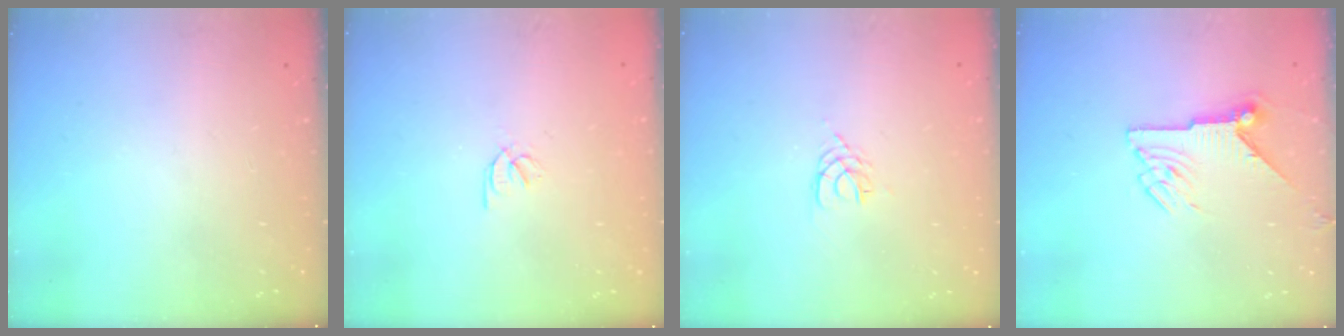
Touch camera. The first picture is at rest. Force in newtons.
{"total": 2.1, "press": 2.1, "slide": 0.1}
{"total": 2.4, "press": 2.3, "slide": 0.4}
{"total": 9.5, "press": 9.5, "slide": 0.5}